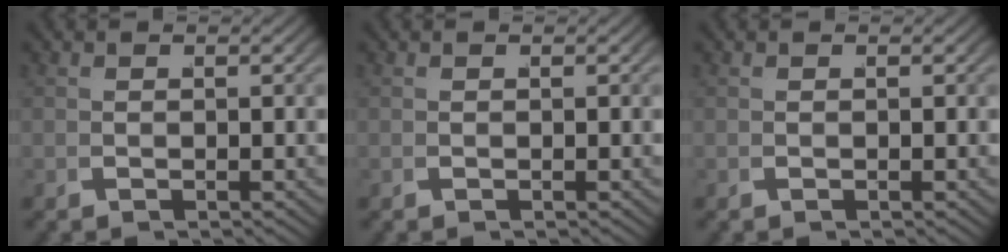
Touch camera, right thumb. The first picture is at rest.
{"total": 0.0}
{"total": 0.0}